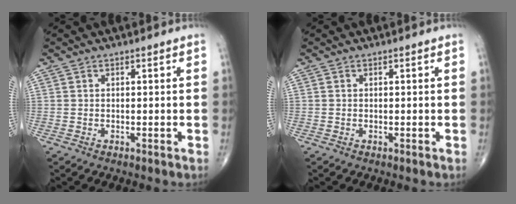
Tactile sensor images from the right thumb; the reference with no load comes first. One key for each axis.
{"total": 0.0}